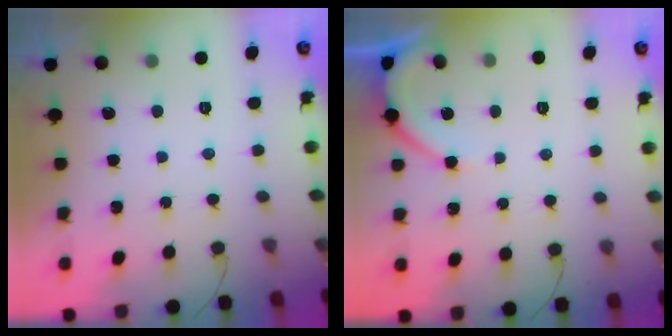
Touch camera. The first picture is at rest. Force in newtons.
{"total": 4.9, "press": 4.9, "slide": 0.6}